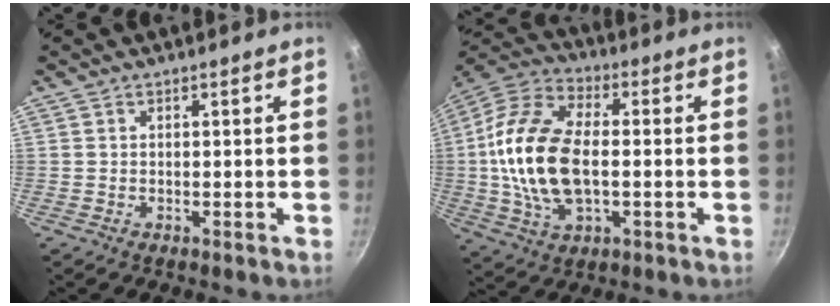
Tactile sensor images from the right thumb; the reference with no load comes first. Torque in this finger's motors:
{"motor_torque": [-0.80, 1.82, 1.91, -0.28, 0.70]}